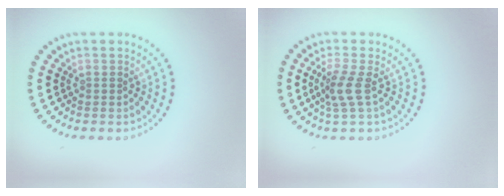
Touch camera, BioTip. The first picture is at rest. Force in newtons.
{"total": 2.5, "press": 1.9, "slide": 1.6}